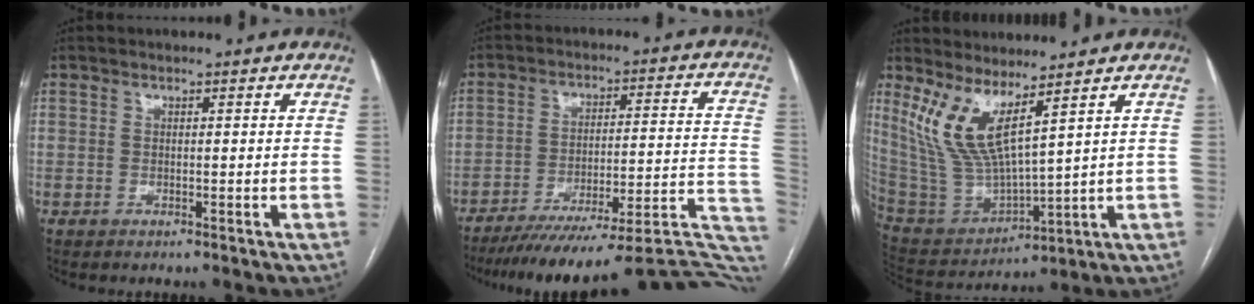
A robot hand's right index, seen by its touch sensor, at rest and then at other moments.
{"total": 27.4, "force": [-23.3, 3.6, 14.1], "torque": [-0.097, 0.013, -0.308]}
{"total": 10.4, "force": [6.1, 1.5, 8.3], "torque": [-0.198, -0.013, 0.140]}